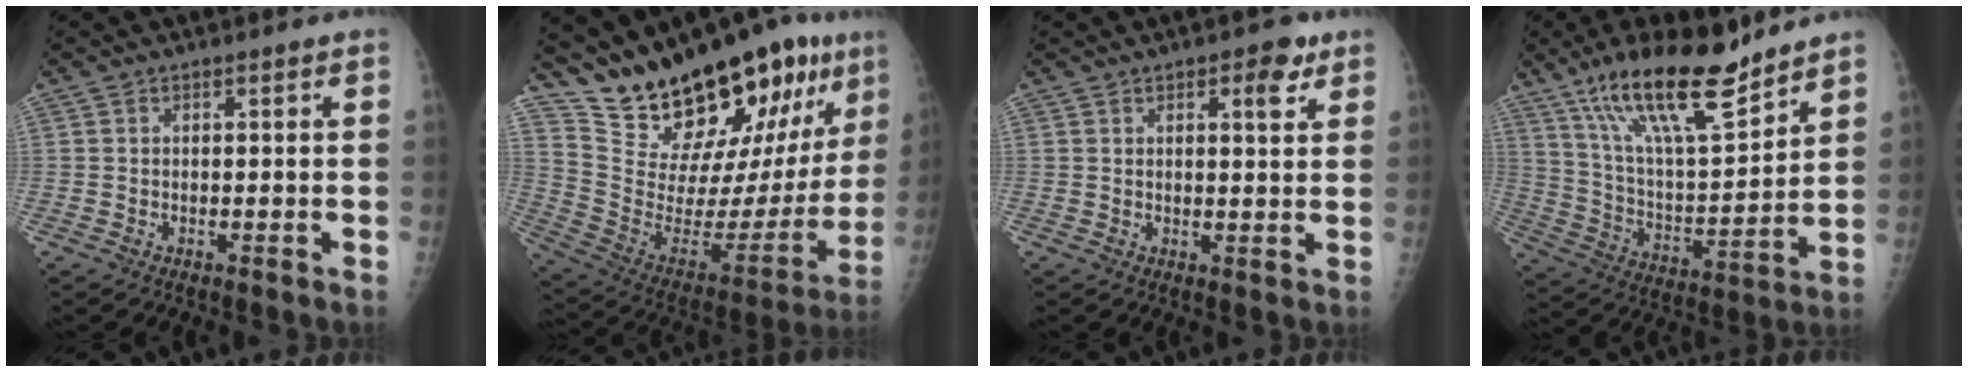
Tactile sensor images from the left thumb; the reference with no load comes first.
{"total": 28.3, "force": [20.8, 9.4, 16.8], "torque": [-0.231, -0.102, 0.332]}
{"total": 4.9, "force": [2.6, 1.9, 3.7], "torque": [-0.037, -0.009, 0.029]}
{"total": 20.5, "force": [14.6, 5.4, 13.3], "torque": [-0.208, -0.070, 0.263]}